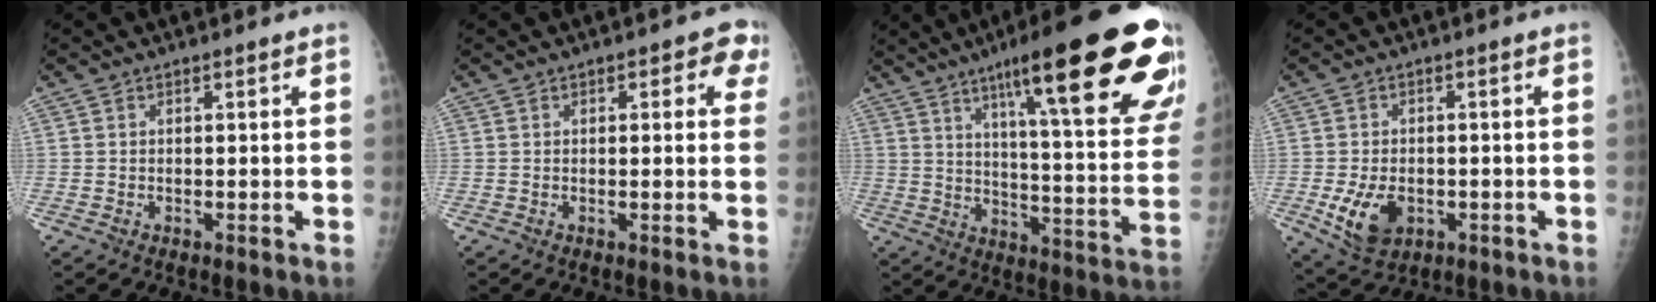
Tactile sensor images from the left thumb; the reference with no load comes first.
{"total": 4.7, "force": [1.8, 2.4, 3.6], "torque": [-0.010, 0.000, 0.010]}
{"total": 30.2, "force": [17.3, 4.8, 24.2], "torque": [-0.280, -0.043, 0.247]}
{"total": 8.0, "force": [-2.3, 5.3, 5.6], "torque": [-0.093, 0.001, -0.027]}